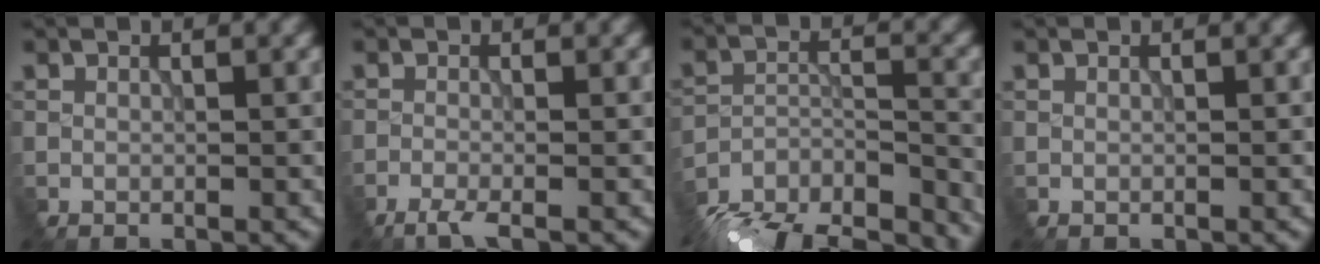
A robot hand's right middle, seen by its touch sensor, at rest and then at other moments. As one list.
[{"total": 2.4, "force": [-2.0, -0.1, 1.3], "torque": [-0.018, -0.004, -0.044]}, {"total": 17.8, "force": [-16.8, 4.7, 3.6], "torque": [-0.047, -0.001, -0.217]}, {"total": 0.0}]